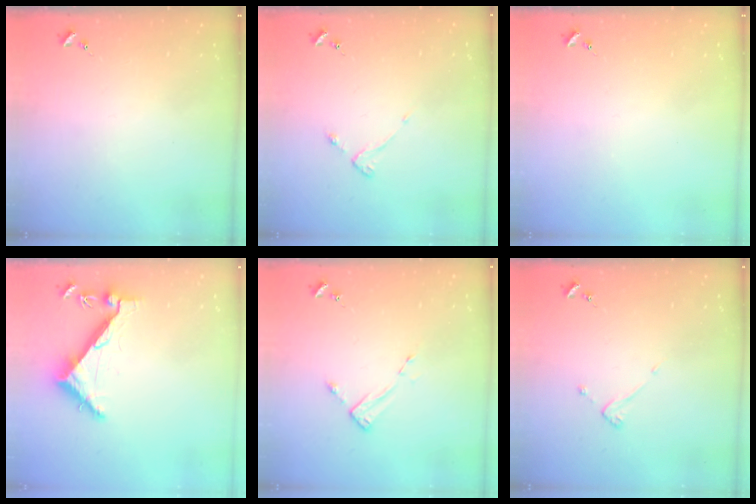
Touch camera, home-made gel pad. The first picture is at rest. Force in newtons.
{"total": 2.8, "press": 2.7, "slide": 0.5}
{"total": 0.0}
{"total": 6.3, "press": 6.2, "slide": 0.7}
{"total": 2.7, "press": 2.7, "slide": 0.4}
{"total": 3.6, "press": 3.6, "slide": 0.3}